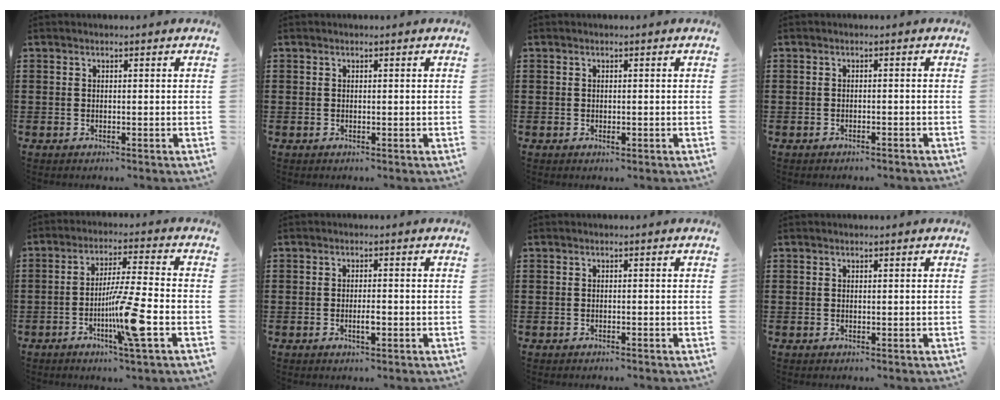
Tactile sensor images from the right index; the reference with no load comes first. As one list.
[{"total": 0.0}, {"total": 0.6, "force": [-0.2, 0.2, 0.5], "torque": [-0.010, -0.003, -0.003]}, {"total": 1.0, "force": [-1.0, -0.1, 0.1], "torque": [-0.004, -0.002, -0.020]}, {"total": 11.4, "force": [-4.0, 0.4, 10.7], "torque": [-0.202, -0.011, -0.078]}, {"total": 2.2, "force": [-0.7, 0.5, 2.0], "torque": [-0.036, 0.001, -0.011]}, {"total": 0.6, "force": [-0.6, -0.1, 0.1], "torque": [-0.002, -0.003, -0.011]}, {"total": 0.0}]